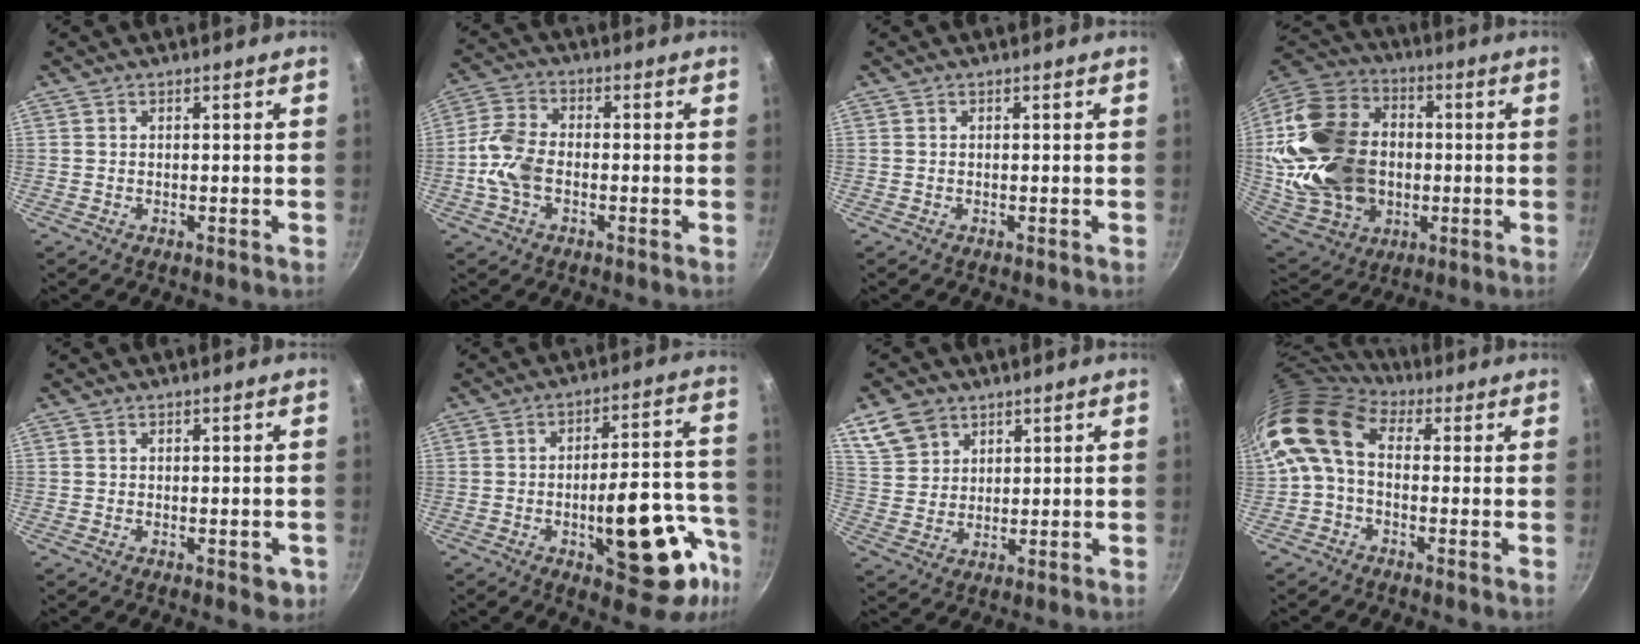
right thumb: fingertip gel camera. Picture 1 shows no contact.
{"total": 8.1, "force": [-1.9, 5.1, 6.1], "torque": [-0.124, 0.026, -0.048]}
{"total": 0.0}
{"total": 28.3, "force": [0.0, 21.2, 18.7], "torque": [-0.349, 0.030, 0.017]}
{"total": 3.0, "force": [-0.6, 1.6, 2.4], "torque": [-0.021, -0.004, -0.008]}
{"total": 20.2, "force": [-7.7, 8.5, 16.6], "torque": [-0.164, 0.045, -0.100]}
{"total": 7.8, "force": [4.7, 5.6, 2.9], "torque": [-0.036, -0.005, 0.101]}
{"total": 11.2, "force": [1.2, 7.3, 8.4], "torque": [-0.156, 0.023, 0.001]}